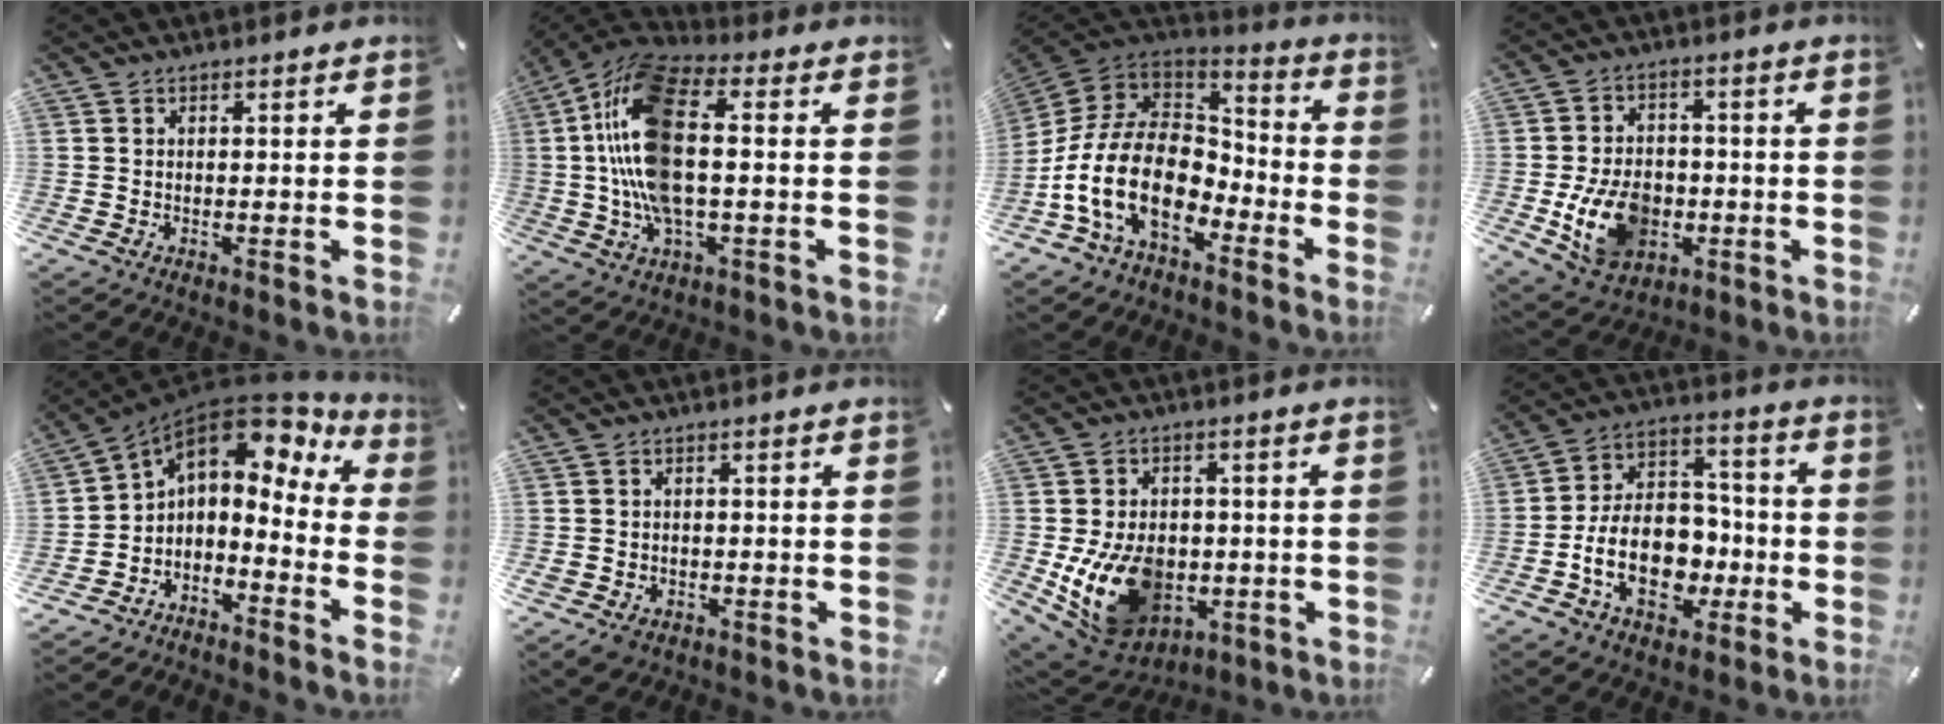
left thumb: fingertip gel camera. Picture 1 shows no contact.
{"total": 18.3, "force": [0.3, 8.4, 16.3], "torque": [-0.352, -0.006, -0.001]}
{"total": 20.0, "force": [-7.8, 13.0, 13.2], "torque": [-0.289, 0.024, -0.128]}
{"total": 12.3, "force": [-3.1, 9.2, 7.5], "torque": [-0.153, 0.010, -0.053]}
{"total": 6.5, "force": [2.8, 4.4, 4.0], "torque": [-0.073, -0.029, 0.049]}
{"total": 2.8, "force": [-1.1, 2.3, 1.1], "torque": [-0.029, 0.001, -0.023]}
{"total": 15.9, "force": [-2.9, 12.1, 9.8], "torque": [-0.205, 0.000, -0.043]}
{"total": 16.7, "force": [-5.0, 12.0, 10.5], "torque": [-0.202, 0.029, -0.081]}